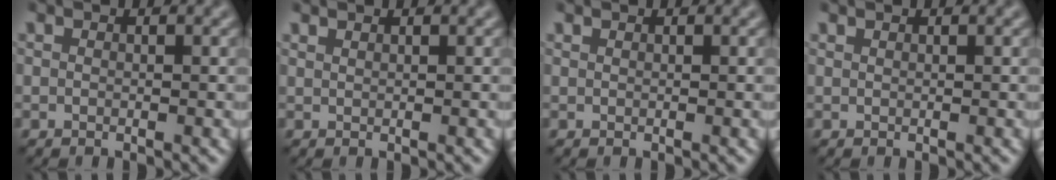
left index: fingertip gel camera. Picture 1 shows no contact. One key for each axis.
{"total": 0.5, "fx": 0.5, "fy": 0.0, "fz": 0.1, "tx": 0.000, "ty": -0.001, "tz": 0.009}
{"total": 0.0}
{"total": 0.0}